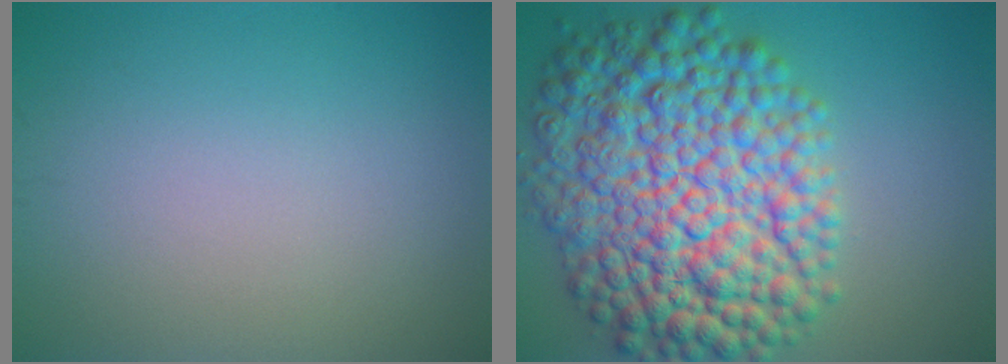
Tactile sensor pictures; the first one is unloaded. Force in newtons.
{"total": 13.8, "press": 13.8, "slide": 0.1}